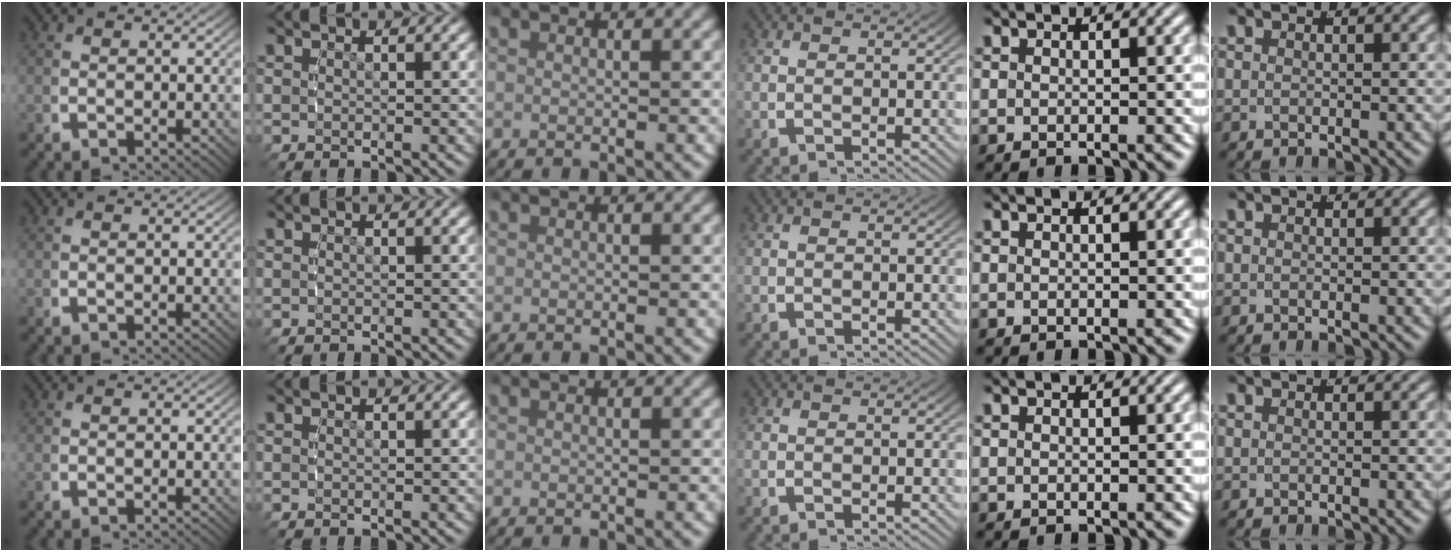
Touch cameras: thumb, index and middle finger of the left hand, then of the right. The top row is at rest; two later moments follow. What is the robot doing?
{"motion": "reach", "object": "measuring cup"}